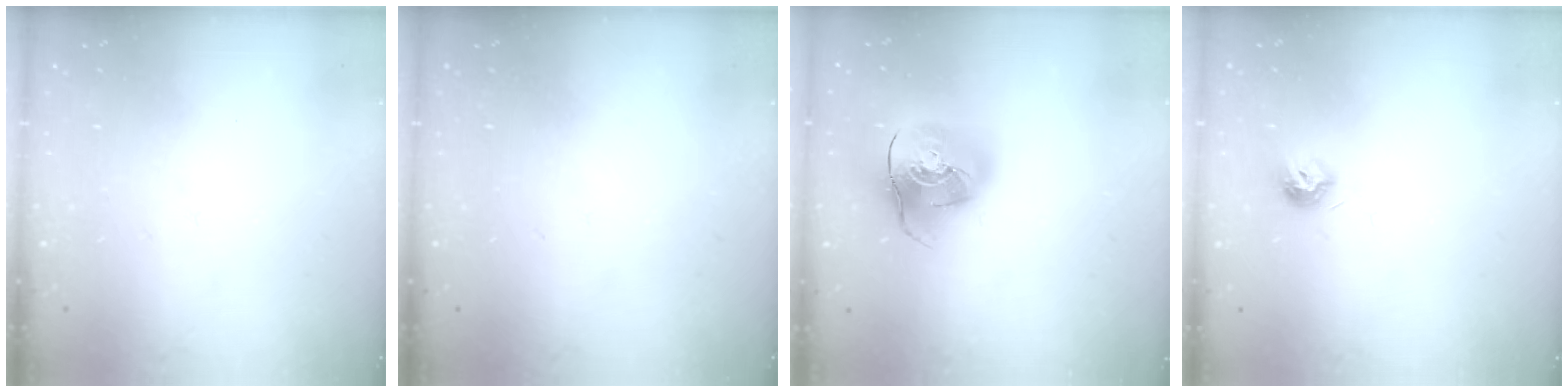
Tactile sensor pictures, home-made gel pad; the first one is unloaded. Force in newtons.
{"total": 0.0}
{"total": 16.2, "press": 16.0, "slide": 2.6}
{"total": 6.5, "press": 6.5, "slide": 0.3}